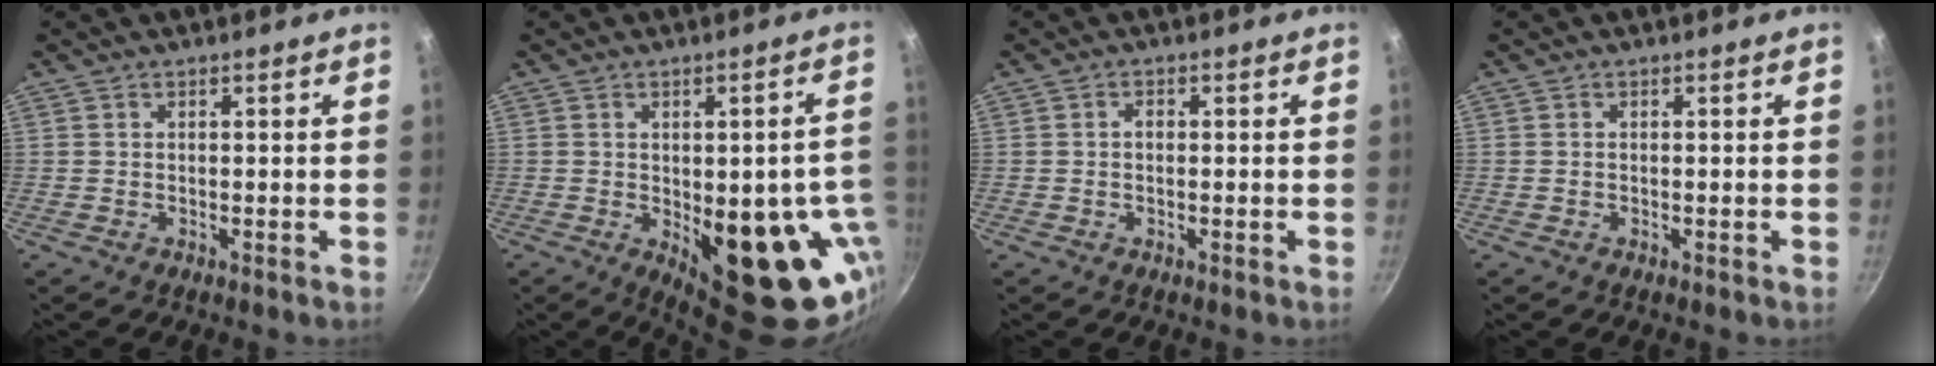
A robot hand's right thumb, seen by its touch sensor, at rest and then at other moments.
{"total": 20.0, "force": [-3.7, 8.7, 17.6], "torque": [-0.168, -0.019, -0.029]}
{"total": 1.1, "force": [-0.1, 0.8, 0.8], "torque": [-0.012, 0.005, -0.002]}
{"total": 0.0}